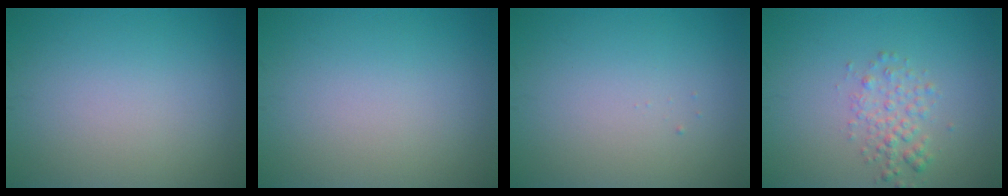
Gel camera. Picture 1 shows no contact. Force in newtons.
{"total": 0.0}
{"total": 0.0}
{"total": 2.2, "press": 2.2, "slide": 0.1}